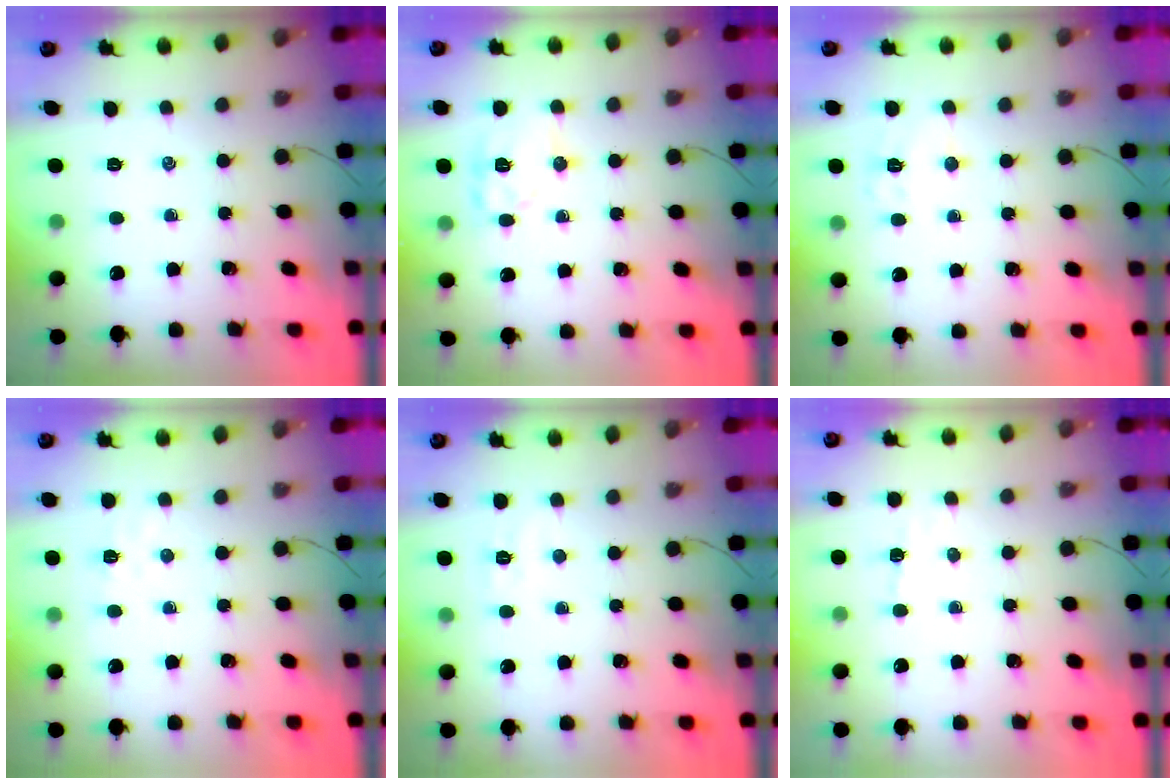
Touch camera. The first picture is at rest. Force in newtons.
{"total": 10.3, "press": 10.3, "slide": 0.2}
{"total": 6.6, "press": 6.5, "slide": 0.7}
{"total": 4.2, "press": 4.1, "slide": 0.8}
{"total": 3.9, "press": 3.8, "slide": 0.8}
{"total": 2.5, "press": 2.4, "slide": 0.7}